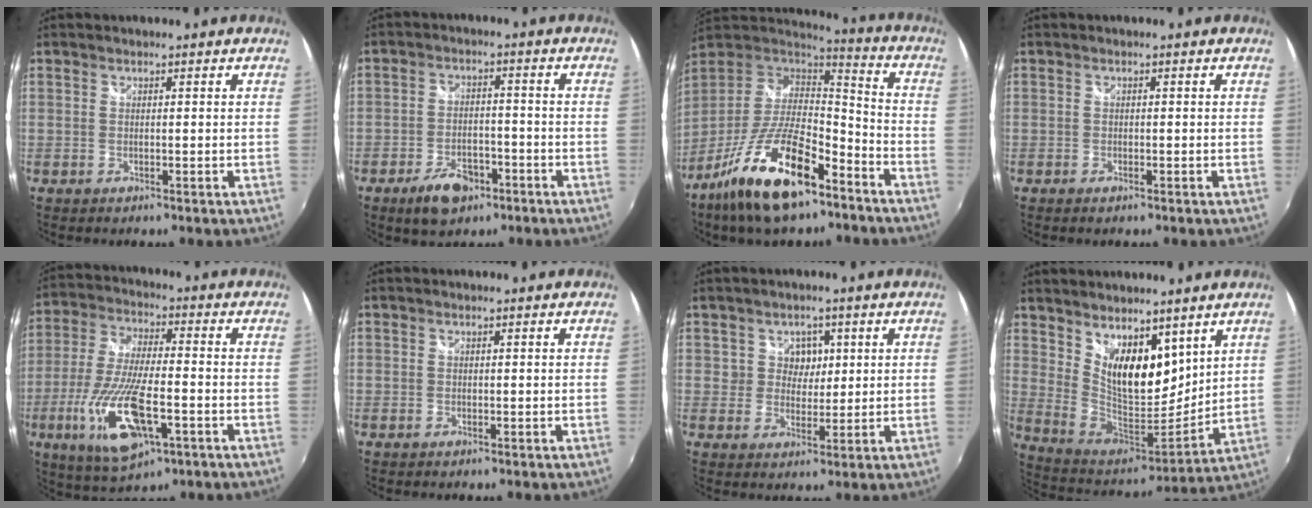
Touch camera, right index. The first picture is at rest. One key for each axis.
{"total": 8.2, "fx": -5.0, "fy": 4.4, "fz": 4.7, "tx": -0.109, "ty": 0.001, "tz": -0.076}
{"total": 21.3, "fx": -12.9, "fy": 7.4, "fz": 15.3, "tx": -0.299, "ty": -0.026, "tz": -0.228}
{"total": 0.9, "fx": -0.7, "fy": 0.4, "fz": 0.4, "tx": -0.008, "ty": -0.005, "tz": -0.014}
{"total": 16.9, "fx": -6.3, "fy": 5.4, "fz": 14.7, "tx": -0.313, "ty": -0.028, "tz": -0.114}
{"total": 0.0}
{"total": 4.1, "fx": 1.3, "fy": 3.8, "fz": 0.8, "tx": -0.008, "ty": 0.010, "tz": 0.022}
{"total": 14.9, "fx": 8.3, "fy": 7.4, "fz": 9.9, "tx": -0.172, "ty": -0.009, "tz": 0.160}